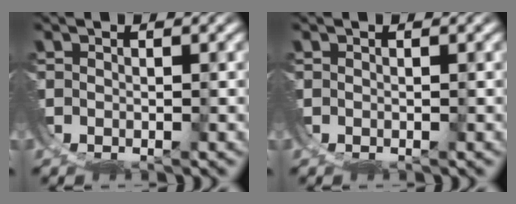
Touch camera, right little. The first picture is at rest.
{"total": 0.0}